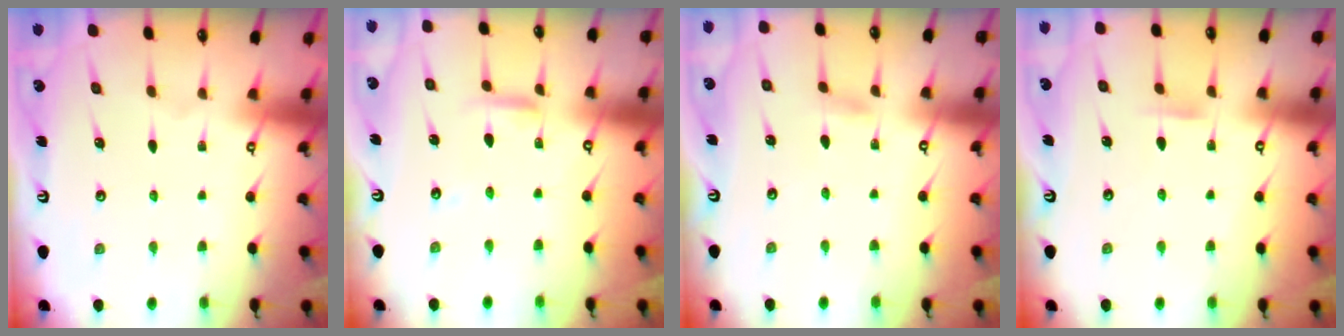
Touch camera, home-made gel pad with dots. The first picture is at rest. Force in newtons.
{"total": 3.8, "press": 3.8, "slide": 0.1}
{"total": 2.8, "press": 2.8, "slide": 0.4}
{"total": 4.8, "press": 4.7, "slide": 0.5}